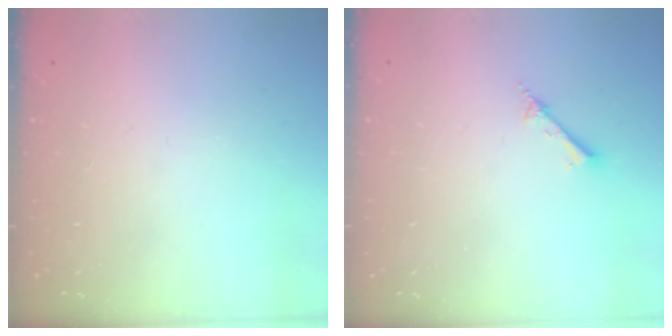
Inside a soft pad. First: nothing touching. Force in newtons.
{"total": 2.0, "press": 2.0, "slide": 0.2}